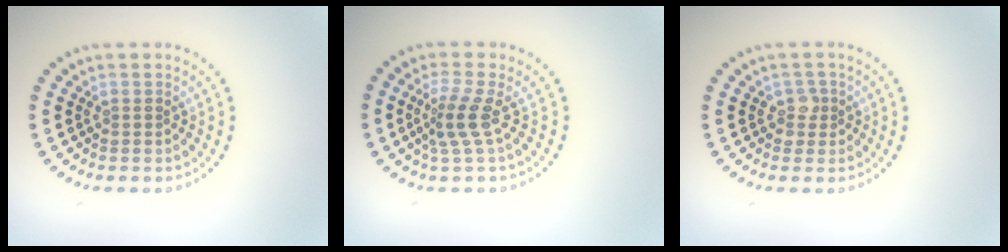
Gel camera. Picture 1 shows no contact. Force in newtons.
{"total": 2.6, "press": 1.9, "slide": 1.8}
{"total": 1.6, "press": 1.3, "slide": 0.9}